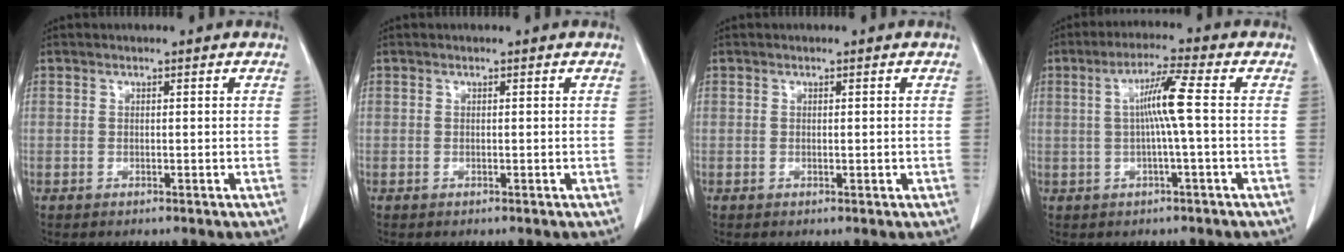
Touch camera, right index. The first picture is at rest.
{"total": 0.0}
{"total": 0.7, "force": [-0.1, 0.2, 0.7], "torque": [-0.011, -0.002, 0.002]}
{"total": 6.0, "force": [0.3, -0.8, 6.0], "torque": [-0.111, 0.009, 0.007]}